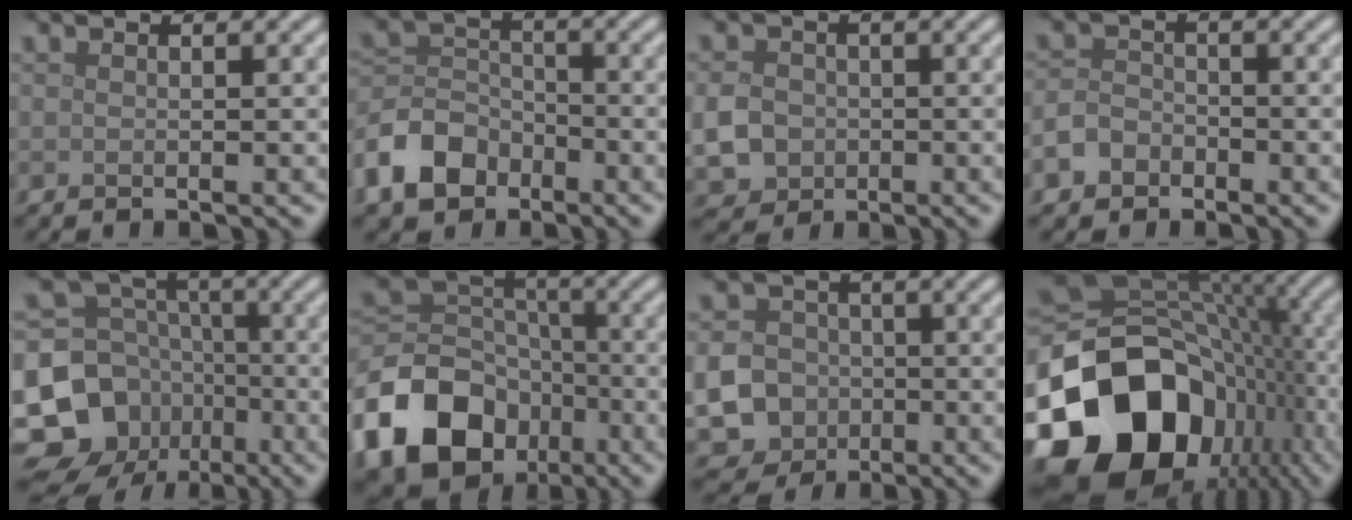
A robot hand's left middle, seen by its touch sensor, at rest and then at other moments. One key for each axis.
{"total": 5.8, "fx": -3.5, "fy": 4.0, "fz": 2.4, "tx": -0.049, "ty": 0.002, "tz": -0.082}
{"total": 4.0, "fx": -0.8, "fy": 3.5, "fz": 1.8, "tx": -0.045, "ty": -0.005, "tz": -0.018}
{"total": 2.7, "fx": -1.7, "fy": 1.9, "fz": 1.0, "tx": -0.018, "ty": 0.002, "tz": -0.040}
{"total": 14.5, "fx": -7.5, "fy": 11.7, "fz": 4.3, "tx": -0.105, "ty": -0.028, "tz": -0.131}
{"total": 14.9, "fx": -7.7, "fy": 11.0, "fz": 6.5, "tx": -0.170, "ty": -0.013, "tz": -0.144}
{"total": 13.9, "fx": -4.3, "fy": 12.7, "fz": 3.7, "tx": -0.107, "ty": -0.036, "tz": -0.099}
{"total": 18.9, "fx": -6.5, "fy": 14.0, "fz": 10.9, "tx": -0.232, "ty": -0.039, "tz": -0.098}